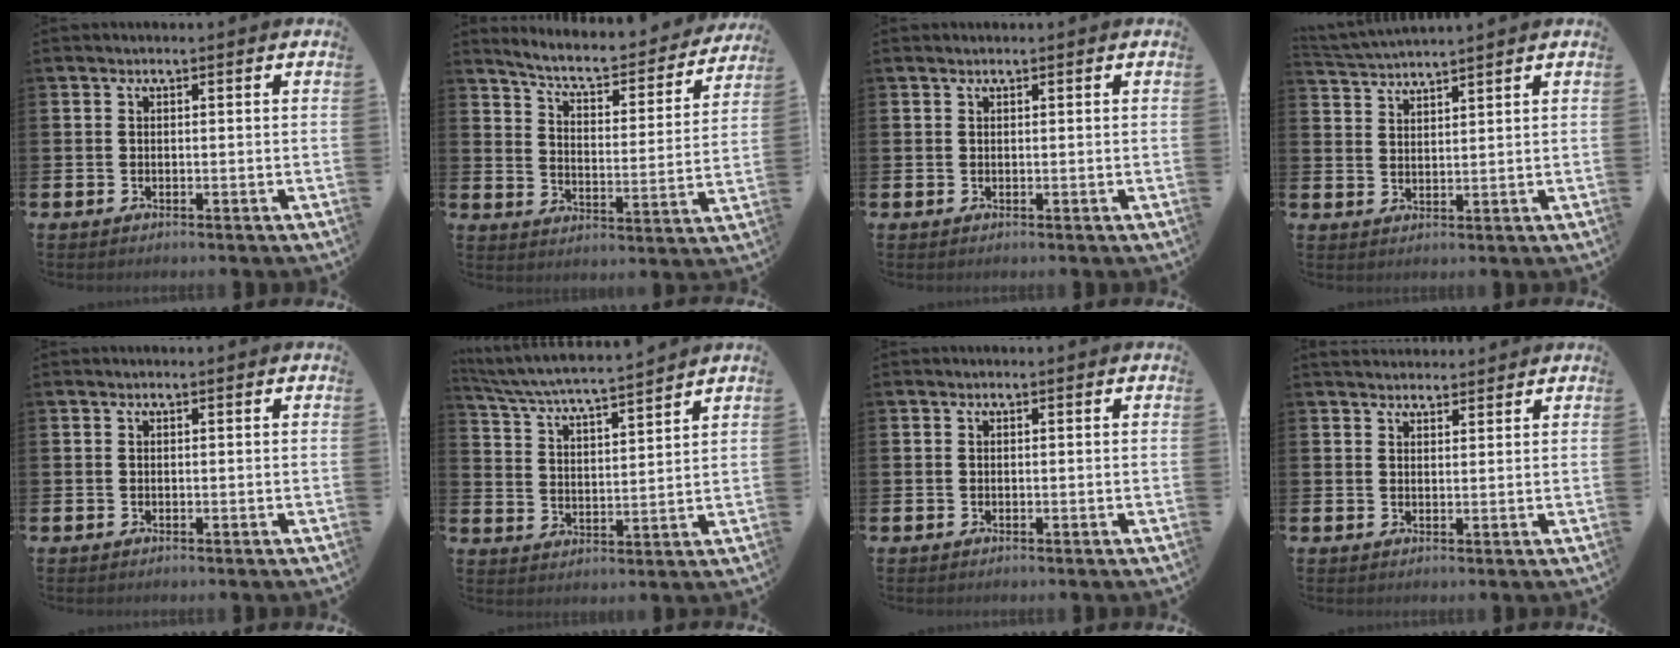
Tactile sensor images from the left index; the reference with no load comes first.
{"total": 6.2, "force": [5.6, 1.3, 2.3], "torque": [-0.068, -0.045, 0.088]}
{"total": 0.5, "force": [0.5, 0.1, 0.2], "torque": [-0.001, 0.000, 0.008]}
{"total": 2.9, "force": [2.9, -0.3, -0.2], "torque": [-0.010, -0.015, 0.054]}
{"total": 0.0}
{"total": 5.5, "force": [5.3, -0.2, 1.4], "torque": [-0.053, -0.043, 0.087]}
{"total": 0.0}
{"total": 2.7, "force": [2.5, 0.8, 0.1], "torque": [0.004, -0.011, 0.045]}